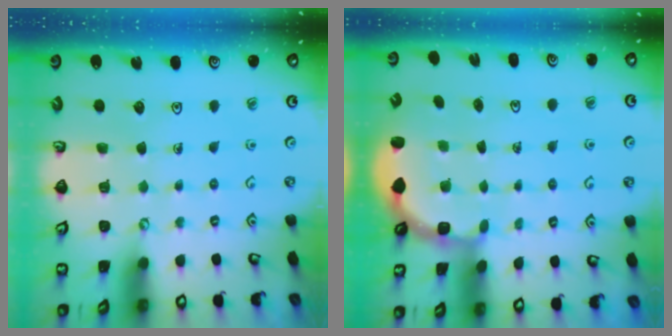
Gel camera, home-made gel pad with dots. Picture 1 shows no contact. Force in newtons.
{"total": 2.7, "press": 2.3, "slide": 1.4}